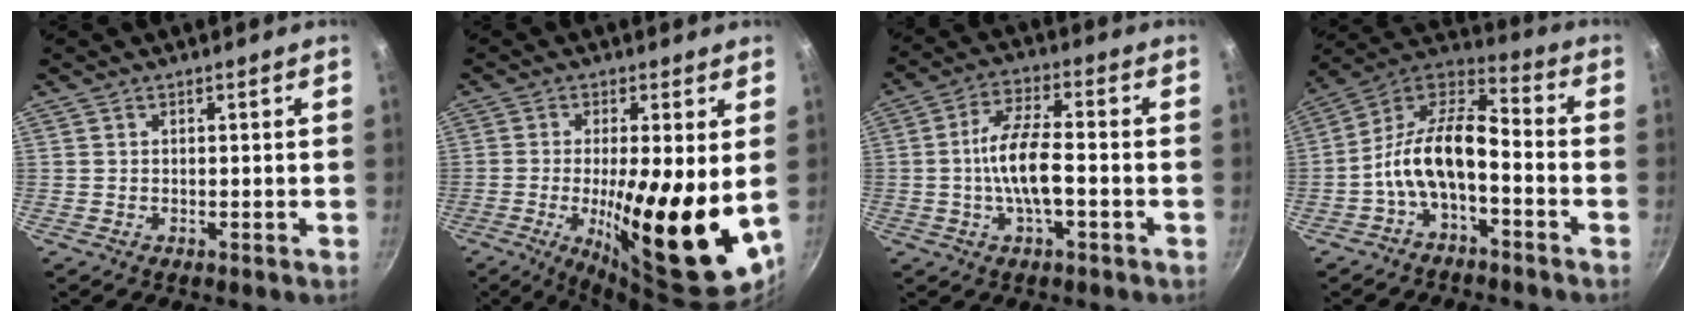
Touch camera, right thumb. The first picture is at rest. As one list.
[{"total": 19.3, "force": [-1.3, 5.1, 18.6], "torque": [-0.275, -0.023, -0.019]}, {"total": 9.9, "force": [-1.8, 3.5, 9.1], "torque": [-0.167, 0.025, -0.042]}, {"total": 13.3, "force": [-4.2, 6.4, 10.9], "torque": [-0.200, 0.060, -0.095]}]